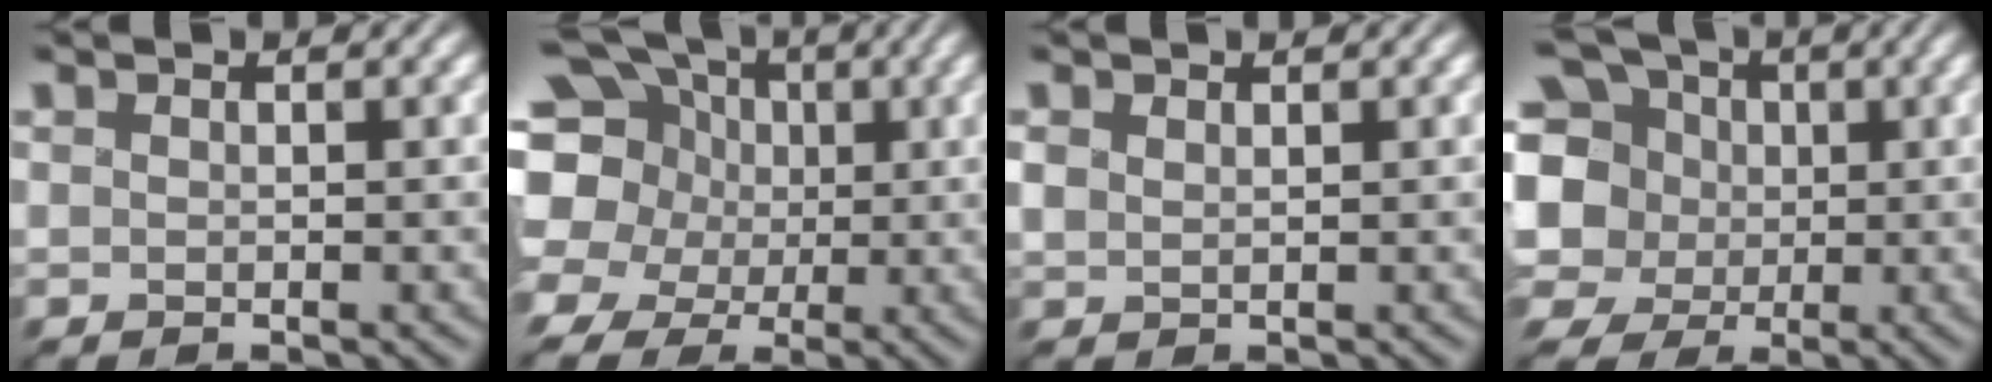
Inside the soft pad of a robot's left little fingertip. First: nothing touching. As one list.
[{"total": 17.2, "force": [4.1, 14.8, 7.8], "torque": [-0.205, 0.035, 0.031]}, {"total": 0.8, "force": [0.6, 0.4, 0.5], "torque": [-0.012, -0.001, 0.013]}, {"total": 11.2, "force": [1.1, 9.7, 5.5], "torque": [-0.149, 0.028, -0.012]}]